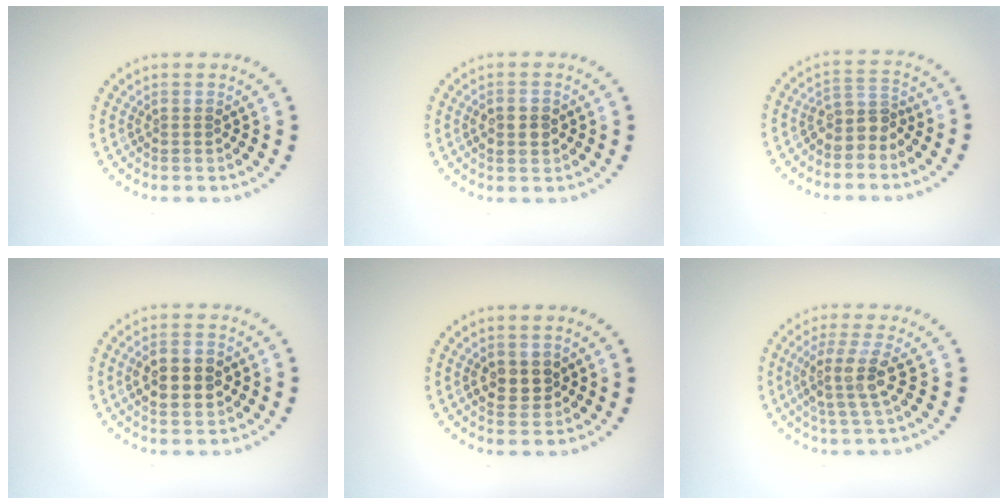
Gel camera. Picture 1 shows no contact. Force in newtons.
{"total": 2.0, "press": 2.0, "slide": 0.1}
{"total": 2.6, "press": 2.0, "slide": 1.6}
{"total": 4.8, "press": 4.8, "slide": 0.2}
{"total": 2.5, "press": 2.5, "slide": 0.3}
{"total": 3.7, "press": 2.8, "slide": 2.4}